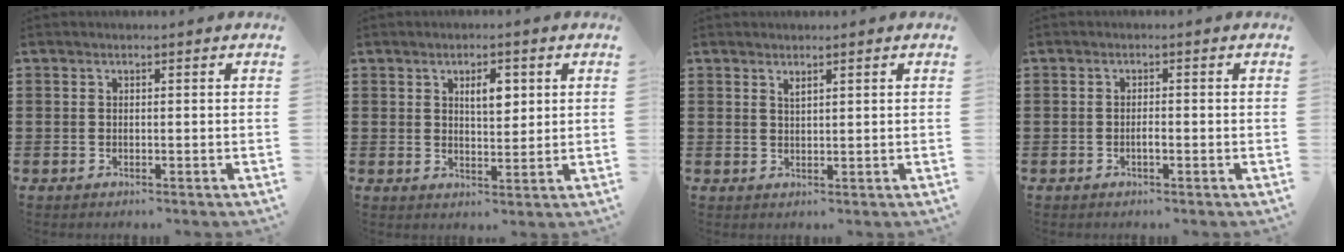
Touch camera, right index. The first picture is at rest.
{"total": 4.0, "force": [1.5, 1.8, 3.2], "torque": [-0.046, -0.001, 0.020]}
{"total": 1.3, "force": [1.1, 0.1, 0.7], "torque": [-0.014, 0.001, 0.020]}
{"total": 1.2, "force": [-0.5, 0.2, 1.1], "torque": [-0.021, -0.002, -0.008]}